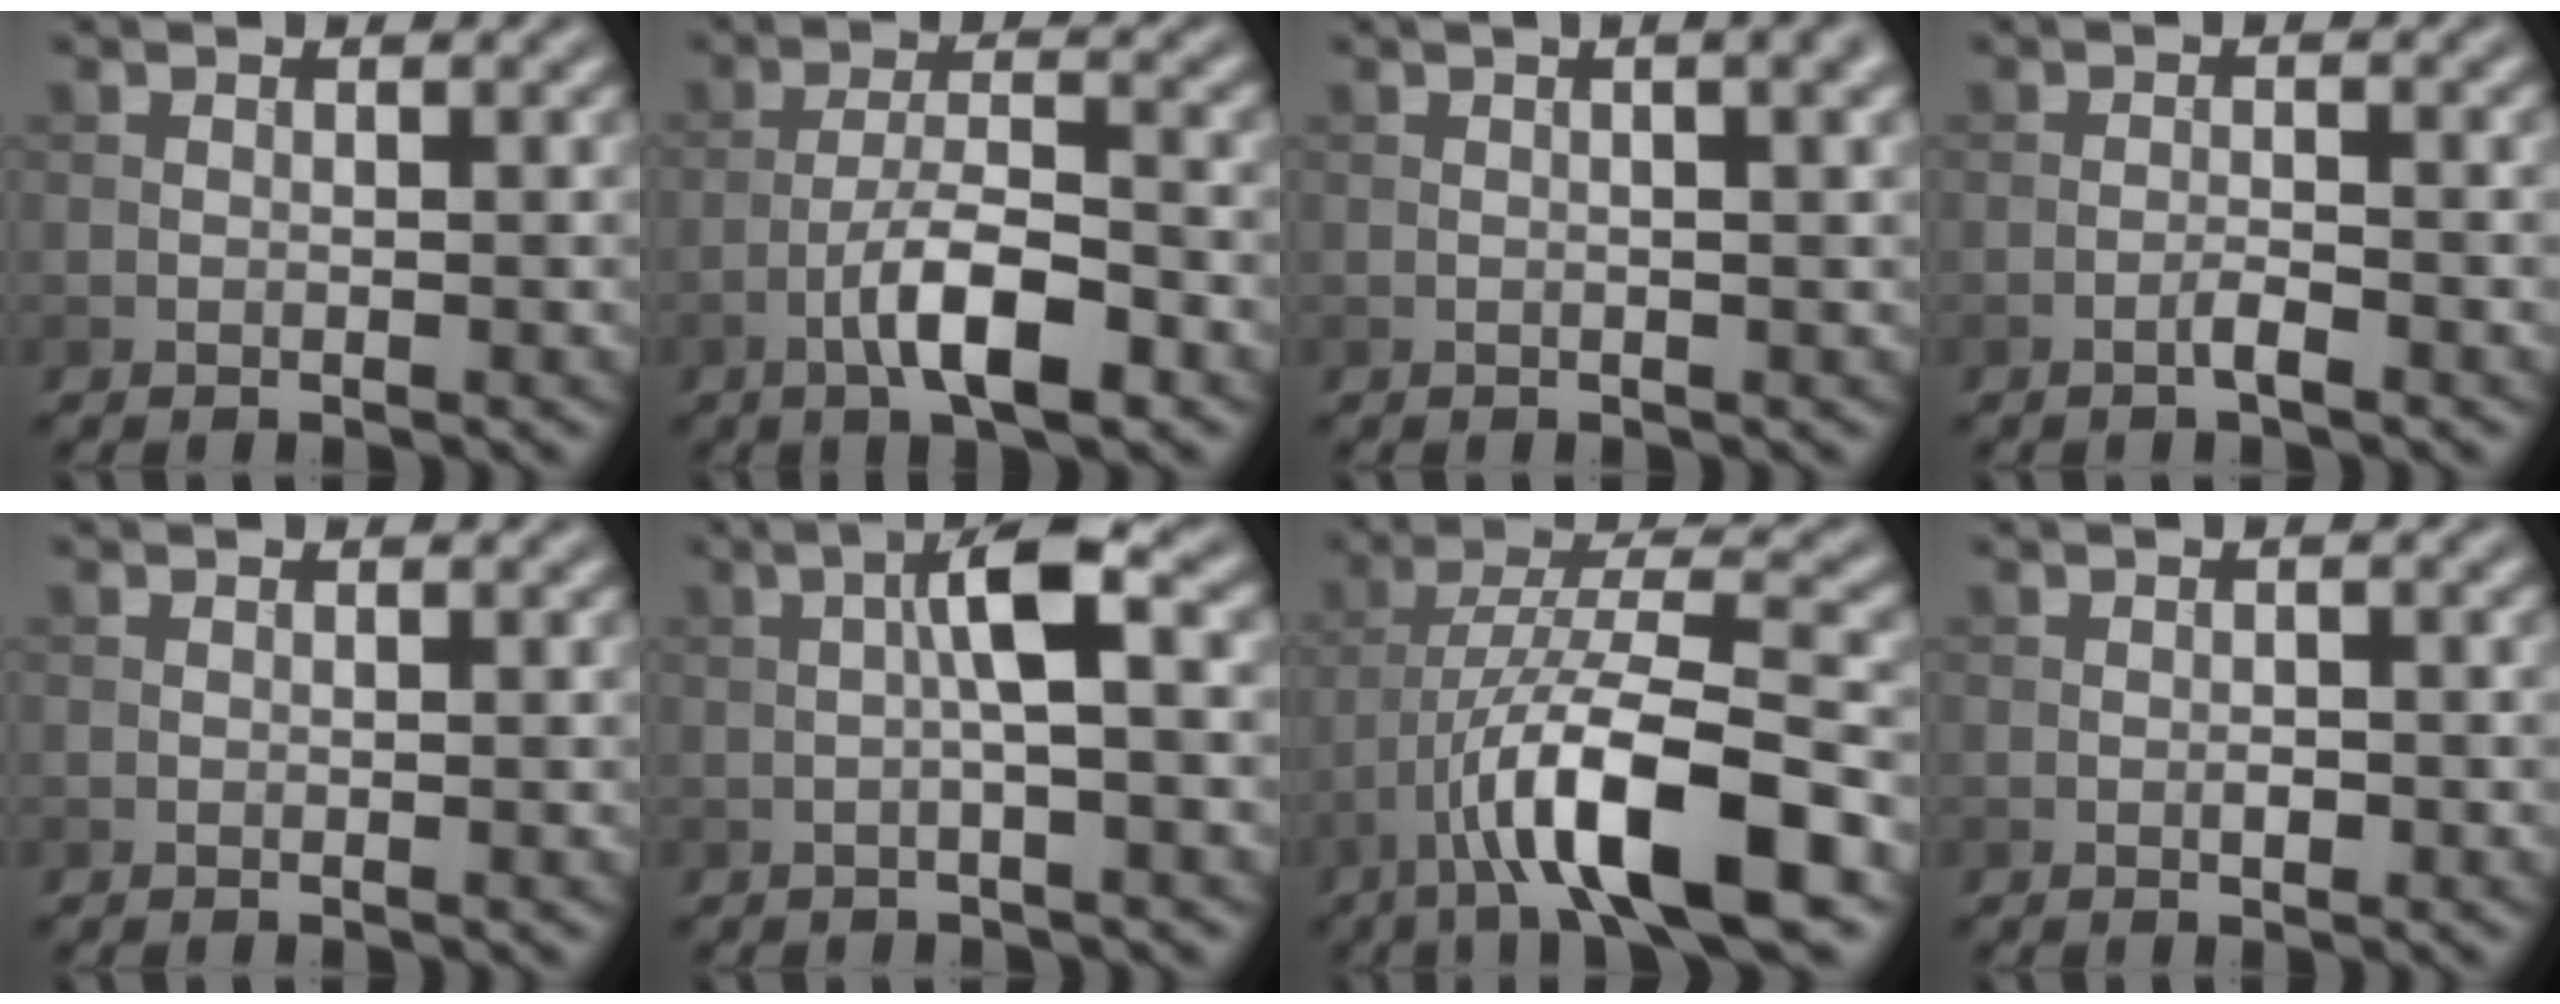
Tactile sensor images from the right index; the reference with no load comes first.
{"total": 6.4, "force": [-3.0, 1.7, 5.3], "torque": [-0.095, 0.008, -0.056]}
{"total": 6.8, "force": [2.4, 3.1, 5.5], "torque": [-0.026, 0.039, -0.004]}
{"total": 1.5, "force": [-0.9, 0.1, 1.3], "torque": [-0.024, 0.005, -0.019]}
{"total": 0.0}
{"total": 4.8, "force": [0.5, 0.8, 4.7], "torque": [-0.079, 0.017, 0.003]}
{"total": 11.4, "force": [-5.6, 2.5, 9.6], "torque": [-0.162, 0.017, -0.100]}
{"total": 1.0, "force": [-0.3, 0.5, 0.9], "torque": [-0.013, 0.001, -0.005]}